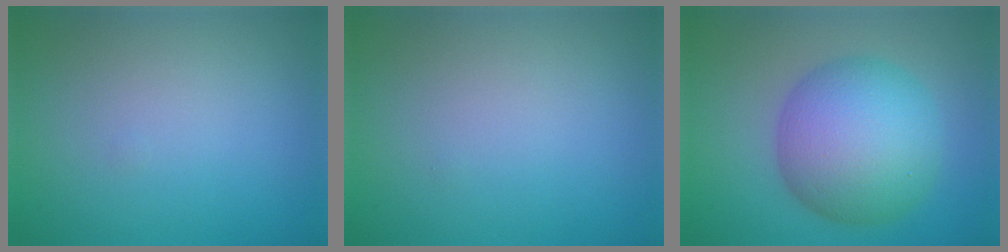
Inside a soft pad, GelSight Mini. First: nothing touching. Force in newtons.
{"total": 0.0}
{"total": 9.8, "press": 9.8, "slide": 0.1}